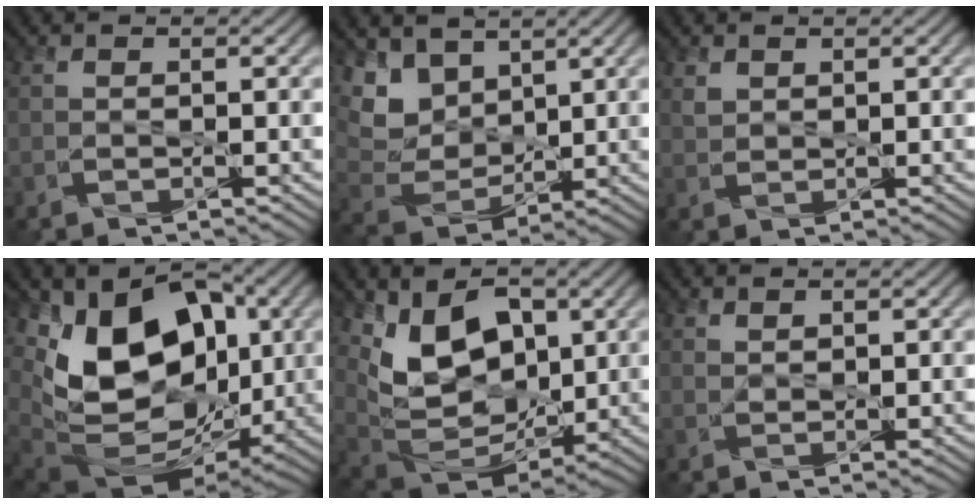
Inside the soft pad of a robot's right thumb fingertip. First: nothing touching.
{"total": 8.4, "force": [4.8, 5.5, 4.2], "torque": [-0.140, 0.000, 0.098]}
{"total": 1.5, "force": [1.1, 0.9, 0.3], "torque": [-0.010, -0.002, 0.024]}
{"total": 18.7, "force": [3.3, 12.8, 13.3], "torque": [-0.238, -0.015, 0.076]}
{"total": 12.4, "force": [3.8, 8.1, 8.6], "torque": [-0.173, -0.015, 0.075]}
{"total": 0.8, "force": [0.7, 0.3, 0.1], "torque": [-0.007, 0.000, 0.016]}